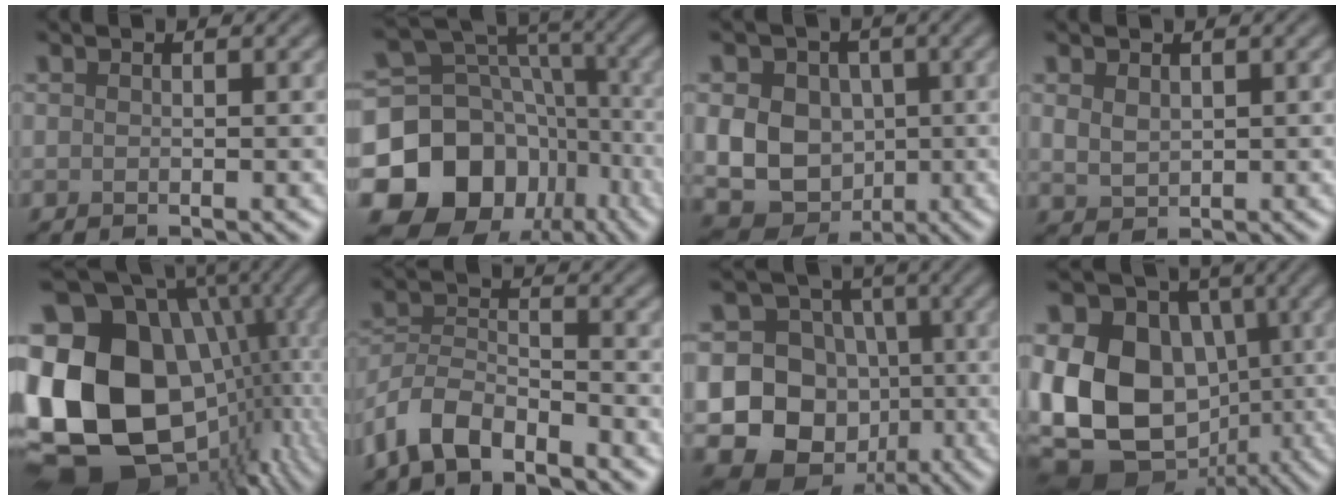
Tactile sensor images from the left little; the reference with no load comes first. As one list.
[{"total": 14.2, "force": [-6.0, 11.4, 6.2], "torque": [-0.127, 0.016, -0.112]}, {"total": 12.4, "force": [0.2, 11.0, 5.9], "torque": [-0.105, 0.012, -0.013]}, {"total": 1.9, "force": [0.7, 1.3, 1.2], "torque": [-0.027, -0.003, 0.019]}, {"total": 21.7, "force": [-1.4, 16.7, 13.9], "torque": [-0.308, -0.018, 0.000]}, {"total": 5.5, "force": [-4.3, 2.2, 2.6], "torque": [-0.045, 0.001, -0.092]}, {"total": 19.0, "force": [-4.7, 17.5, 5.7], "torque": [-0.151, -0.015, -0.098]}, {"total": 16.7, "force": [-1.4, 12.9, 10.4], "torque": [-0.202, 0.008, -0.034]}]